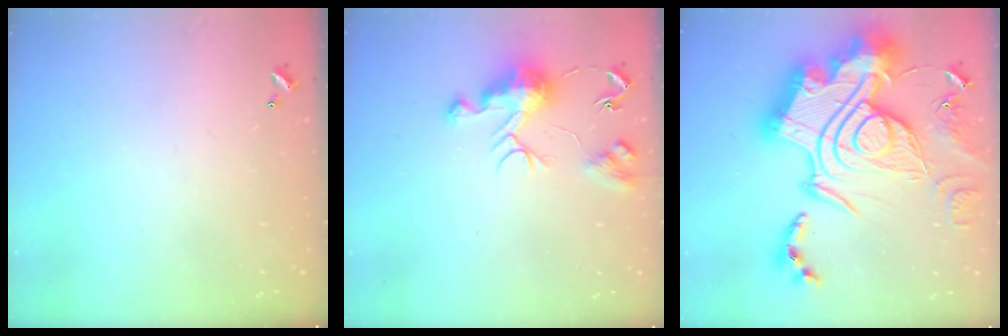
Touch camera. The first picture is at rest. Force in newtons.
{"total": 10.1, "press": 10.0, "slide": 0.8}
{"total": 0.6, "press": 0.6, "slide": 0.0}